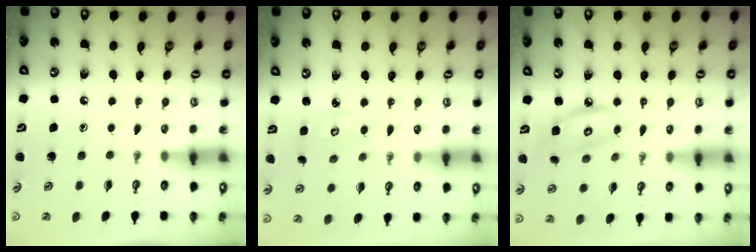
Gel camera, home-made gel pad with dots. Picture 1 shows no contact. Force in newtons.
{"total": 3.2, "press": 3.2, "slide": 0.3}
{"total": 6.4, "press": 6.4, "slide": 0.5}